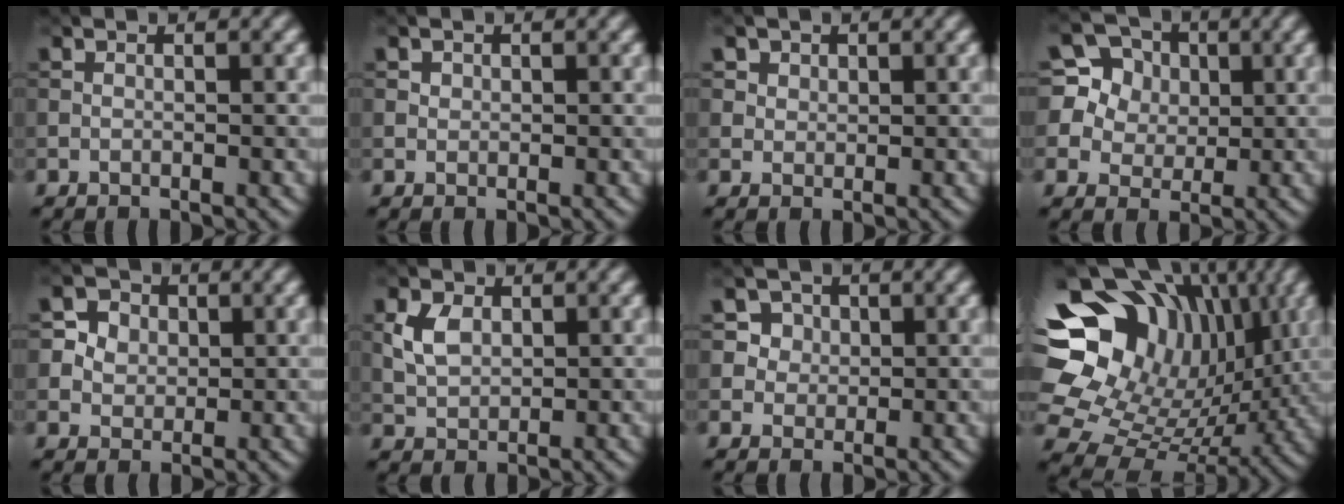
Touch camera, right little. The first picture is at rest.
{"total": 0.0}
{"total": 1.0, "force": [0.5, 0.8, -0.1], "torque": [-0.004, -0.012, 0.029]}
{"total": 10.1, "force": [4.1, 8.3, 3.9], "torque": [-0.108, 0.029, 0.069]}
{"total": 3.4, "force": [1.0, 3.0, 1.0], "torque": [-0.026, 0.000, 0.032]}
{"total": 2.2, "force": [0.2, 1.6, 1.4], "torque": [-0.034, 0.002, 0.014]}
{"total": 3.3, "force": [1.3, 2.9, 1.0], "torque": [-0.029, 0.000, 0.035]}
{"total": 16.1, "force": [4.3, 12.6, 9.1], "torque": [-0.187, 0.025, 0.085]}